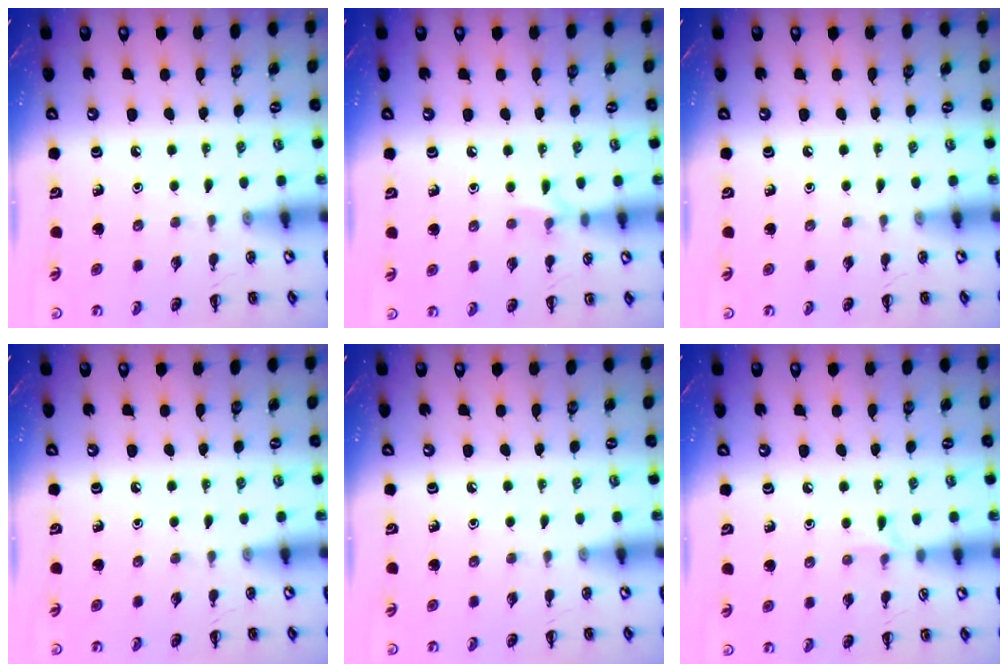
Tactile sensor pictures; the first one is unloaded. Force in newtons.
{"total": 6.1, "press": 5.8, "slide": 1.9}
{"total": 0.0}
{"total": 0.0}
{"total": 0.0}
{"total": 5.2, "press": 4.8, "slide": 1.7}